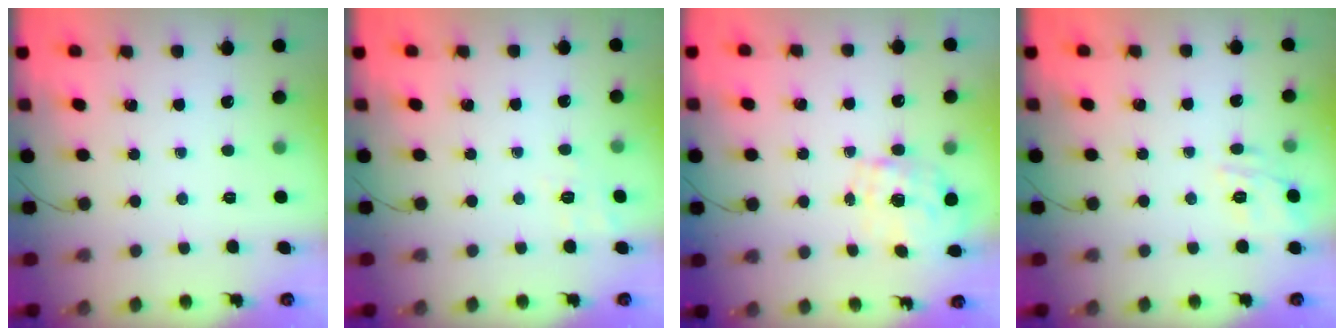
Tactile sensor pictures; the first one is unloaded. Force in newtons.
{"total": 2.9, "press": 1.7, "slide": 2.3}
{"total": 1.6, "press": 1.4, "slide": 0.7}
{"total": 10.7, "press": 10.7, "slide": 1.3}